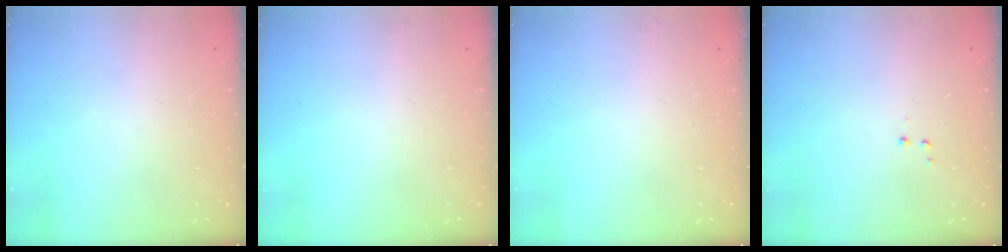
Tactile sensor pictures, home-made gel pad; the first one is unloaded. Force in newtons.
{"total": 0.0}
{"total": 0.0}
{"total": 2.8, "press": 2.7, "slide": 0.5}